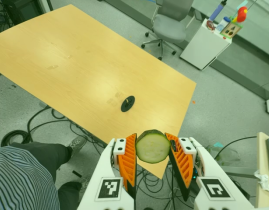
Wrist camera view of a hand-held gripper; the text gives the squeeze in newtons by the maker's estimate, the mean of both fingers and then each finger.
{"total": 9.4, "left": 8.6, "right": 10.1}